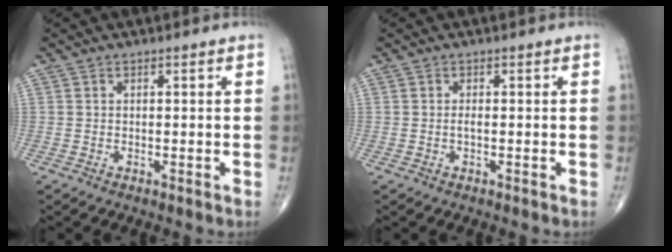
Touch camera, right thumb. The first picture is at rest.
{"total": 0.7, "force": [-0.1, 0.2, 0.7], "torque": [-0.016, -0.001, -0.003]}